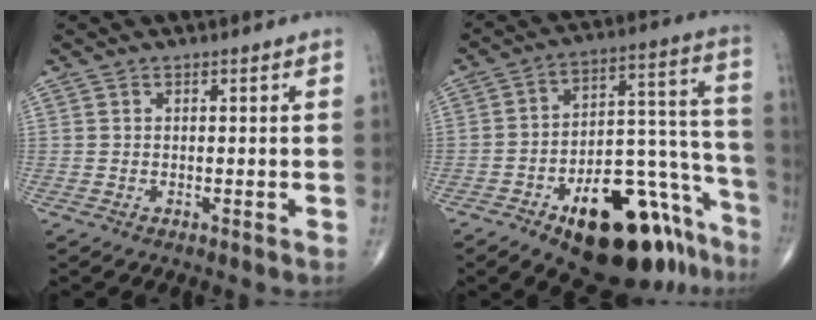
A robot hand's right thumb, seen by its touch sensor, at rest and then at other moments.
{"total": 24.8, "force": [-14.2, 11.3, 17.0], "torque": [-0.158, 0.108, -0.204]}